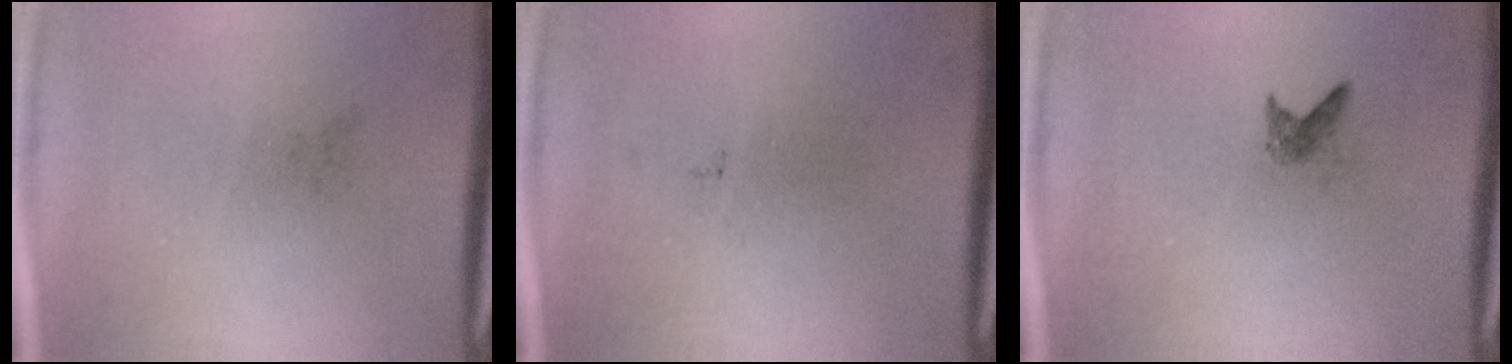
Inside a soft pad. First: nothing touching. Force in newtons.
{"total": 0.0}
{"total": 0.9}